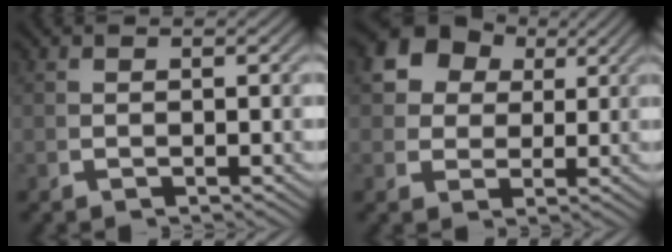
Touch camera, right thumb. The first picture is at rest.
{"total": 9.2, "force": [3.5, 7.1, 4.7], "torque": [-0.113, -0.009, 0.064]}